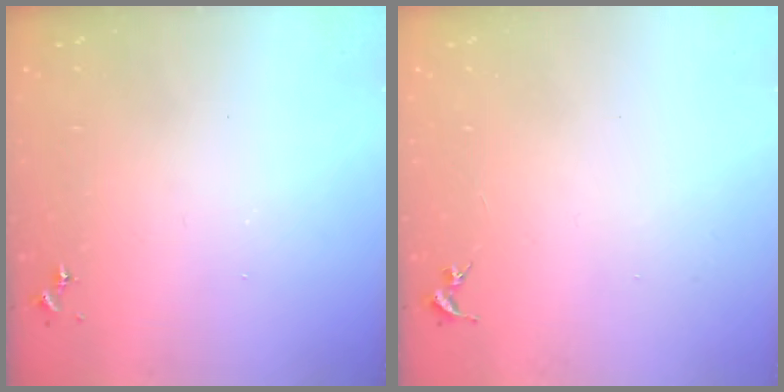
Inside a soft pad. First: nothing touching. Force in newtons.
{"total": 0.0}